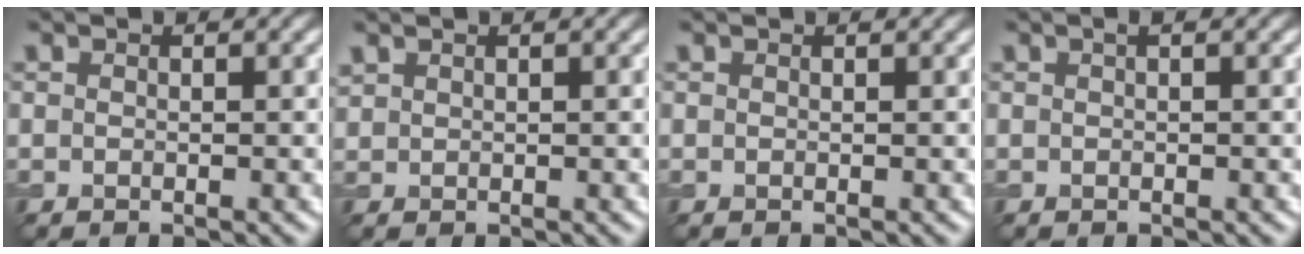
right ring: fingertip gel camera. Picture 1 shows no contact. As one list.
[{"total": 0.7, "force": [0.7, 0.3, 0.1], "torque": [-0.006, 0.001, 0.019]}, {"total": 0.5, "force": [0.5, 0.1, 0.2], "torque": [-0.003, 0.001, 0.004]}, {"total": 0.5, "force": [0.2, 0.1, 0.5], "torque": [-0.012, 0.006, 0.004]}]